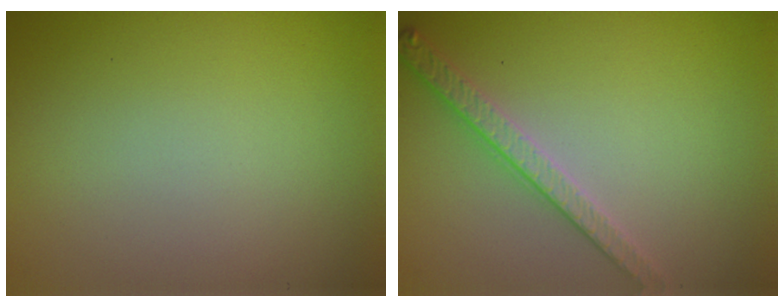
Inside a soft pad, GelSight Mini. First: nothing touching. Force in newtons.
{"total": 2.8, "press": 2.5, "slide": 1.2}